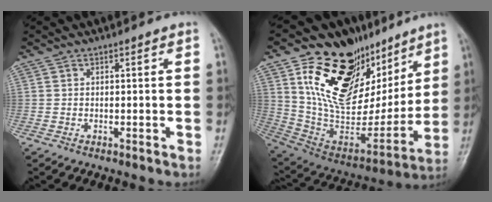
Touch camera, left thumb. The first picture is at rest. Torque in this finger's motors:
{"motor_torque": [2.70, 2.31, 1.23, -1.54, 0.39]}